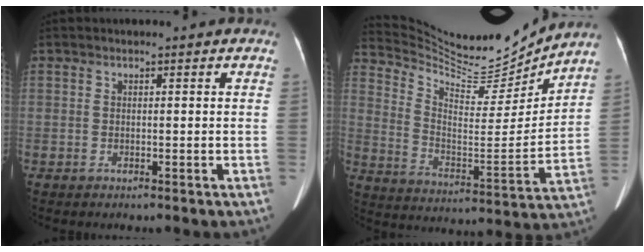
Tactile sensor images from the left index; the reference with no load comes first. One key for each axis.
{"total": 18.4, "fx": 17.7, "fy": 1.9, "fz": 4.8, "tx": -0.101, "ty": -0.037, "tz": 0.283}